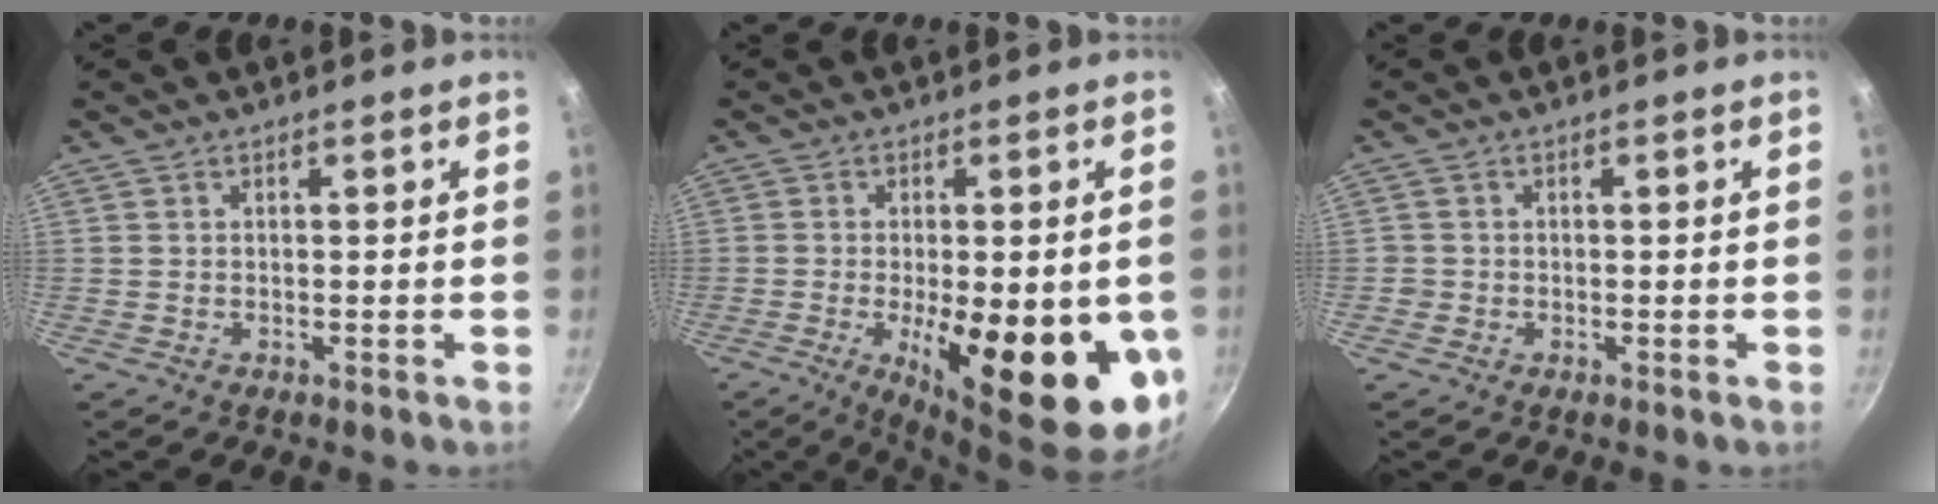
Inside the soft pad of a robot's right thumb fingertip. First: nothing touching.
{"total": 20.0, "force": [-4.4, 6.7, 18.4], "torque": [-0.240, -0.015, -0.050]}
{"total": 1.1, "force": [-0.4, 1.0, 0.2], "torque": [-0.003, 0.002, -0.009]}